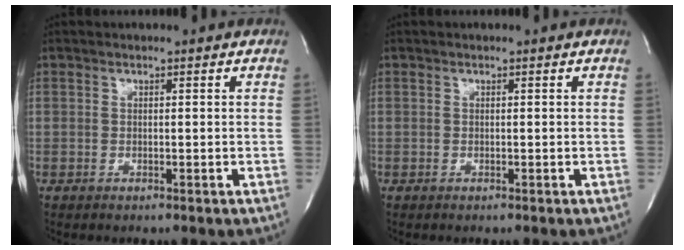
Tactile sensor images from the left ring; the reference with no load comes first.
{"total": 0.0}